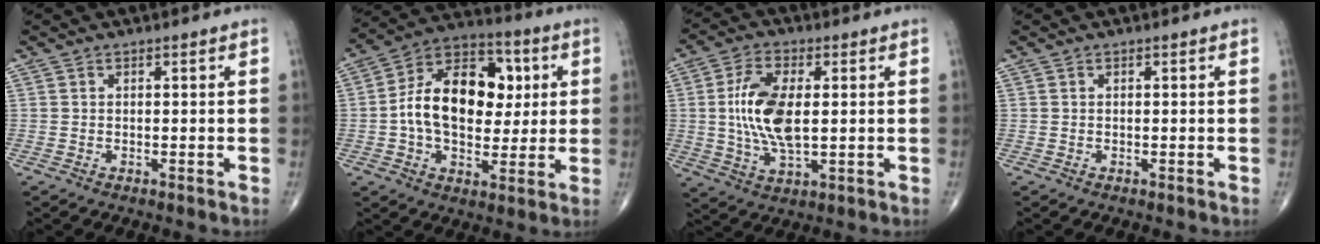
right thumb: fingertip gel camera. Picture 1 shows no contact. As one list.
[{"total": 18.7, "force": [1.7, 12.1, 14.1], "torque": [-0.194, 0.022, 0.021]}, {"total": 11.8, "force": [0.9, 5.6, 10.4], "torque": [-0.209, -0.007, 0.019]}, {"total": 0.0}]